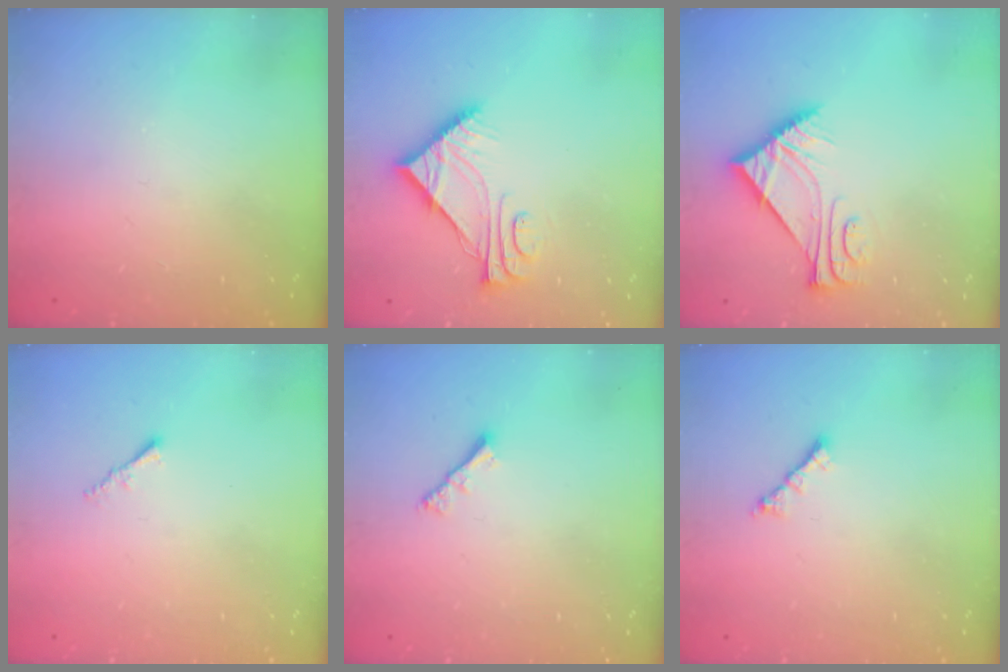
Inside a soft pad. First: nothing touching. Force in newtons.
{"total": 8.7, "press": 8.7, "slide": 0.1}
{"total": 6.9, "press": 6.8, "slide": 0.8}
{"total": 1.2, "press": 1.1, "slide": 0.4}
{"total": 2.4, "press": 2.4, "slide": 0.6}
{"total": 1.8, "press": 1.7, "slide": 0.6}